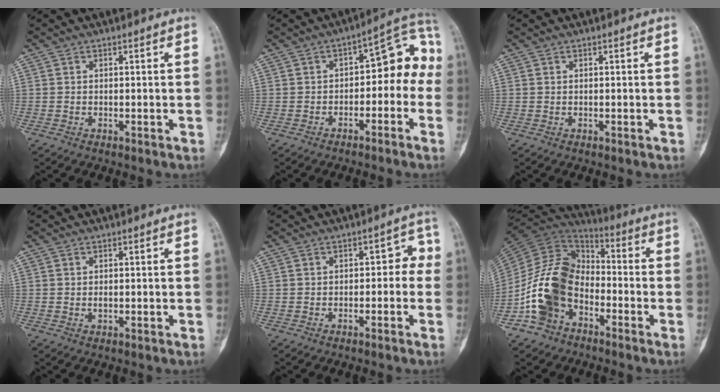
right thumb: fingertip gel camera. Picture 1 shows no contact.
{"total": 10.5, "force": [-2.6, 6.2, 8.1], "torque": [-0.067, 0.062, -0.043]}
{"total": 0.0}
{"total": 0.7, "force": [0.0, 0.4, 0.6], "torque": [-0.009, 0.000, 0.000]}
{"total": 3.4, "force": [-0.8, 2.4, 2.2], "torque": [-0.001, 0.027, -0.018]}
{"total": 16.3, "force": [-5.8, 11.5, 10.1], "torque": [-0.181, 0.057, -0.122]}